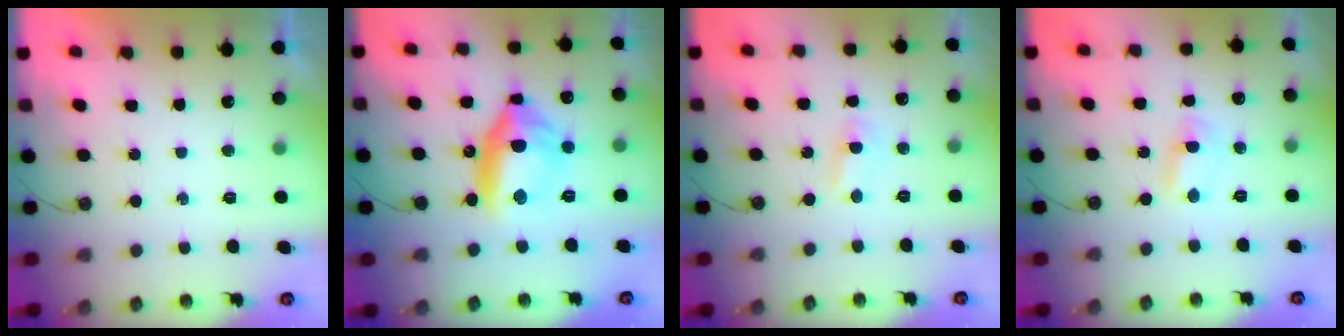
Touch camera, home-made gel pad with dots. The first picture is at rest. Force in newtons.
{"total": 13.4, "press": 13.2, "slide": 2.4}
{"total": 2.5, "press": 2.5, "slide": 0.3}
{"total": 2.2, "press": 2.2, "slide": 0.3}